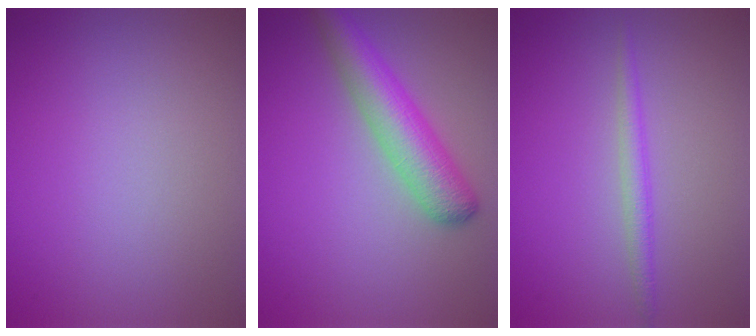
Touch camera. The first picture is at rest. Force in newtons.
{"total": 5.0, "press": 5.0, "slide": 0.2}
{"total": 1.6, "press": 1.6, "slide": 0.1}